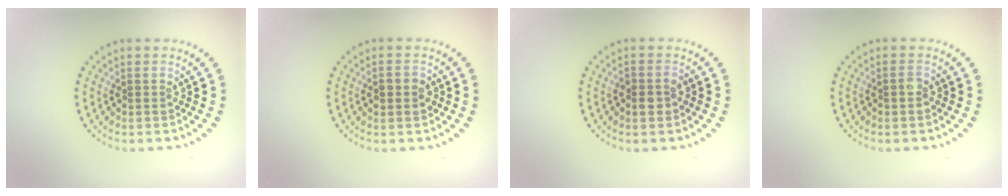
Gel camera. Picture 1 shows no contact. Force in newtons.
{"total": 2.3, "press": 2.3, "slide": 0.2}
{"total": 1.5, "press": 1.4, "slide": 0.5}
{"total": 0.8, "press": 0.7, "slide": 0.3}